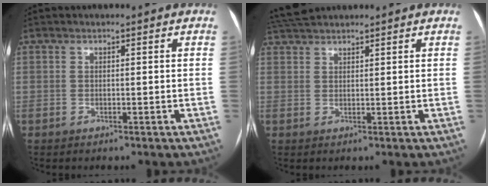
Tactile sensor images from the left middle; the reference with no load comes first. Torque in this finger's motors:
{"motor_torque": [0.00, -0.26, 0.02, 0.03]}